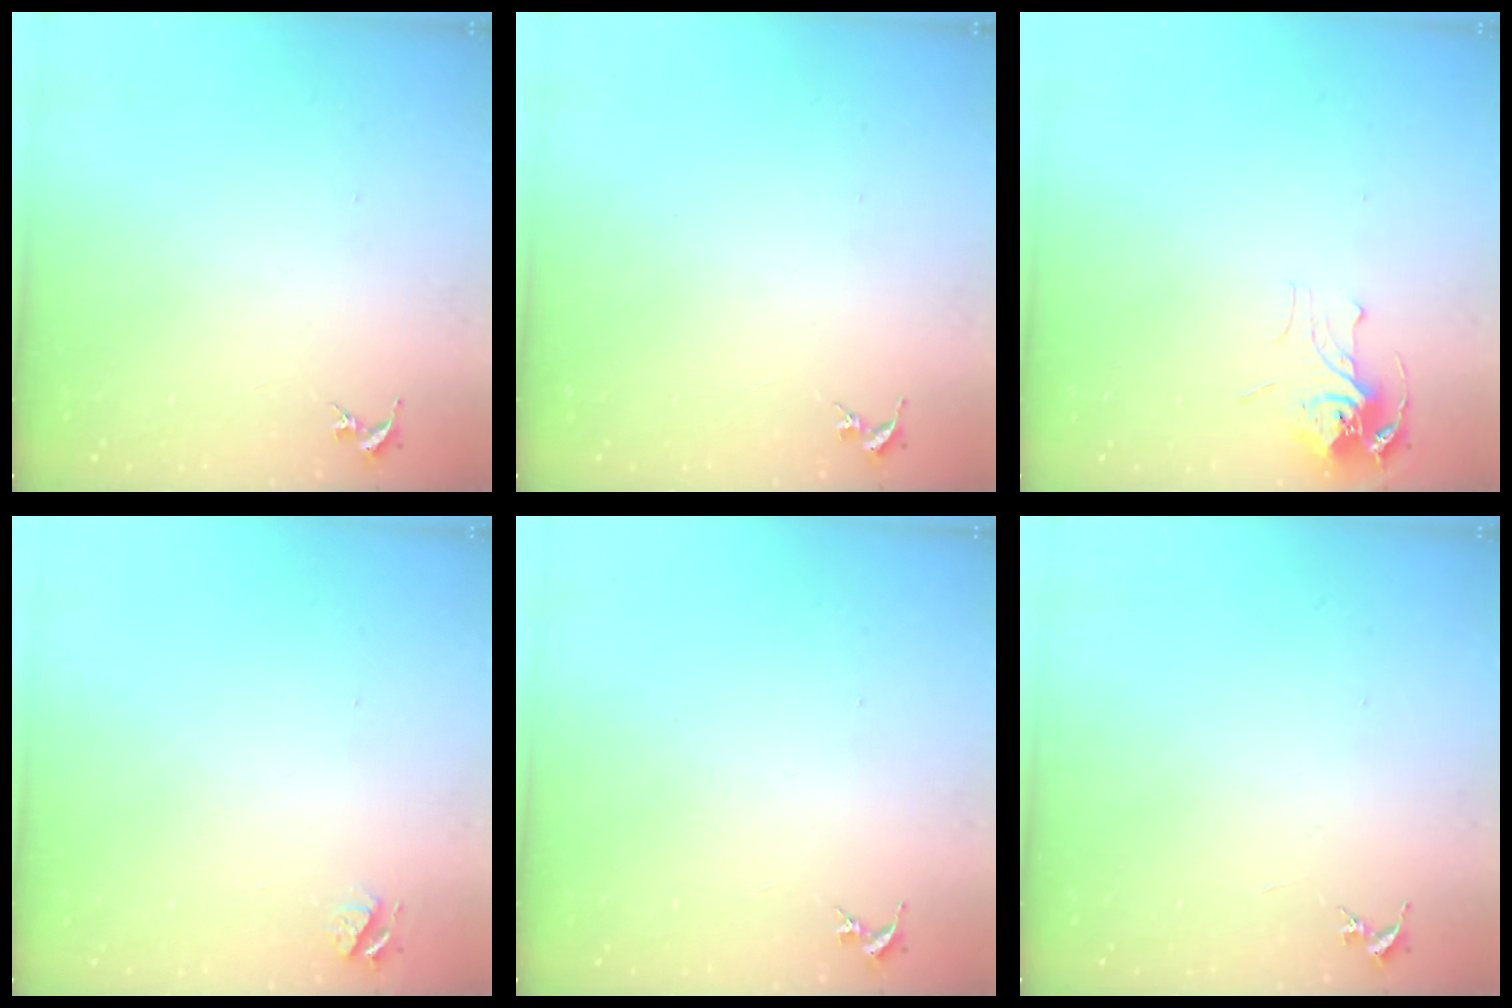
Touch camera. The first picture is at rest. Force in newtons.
{"total": 0.0}
{"total": 7.8, "press": 7.7, "slide": 0.7}
{"total": 3.9, "press": 3.9, "slide": 0.4}
{"total": 0.0}
{"total": 0.0}